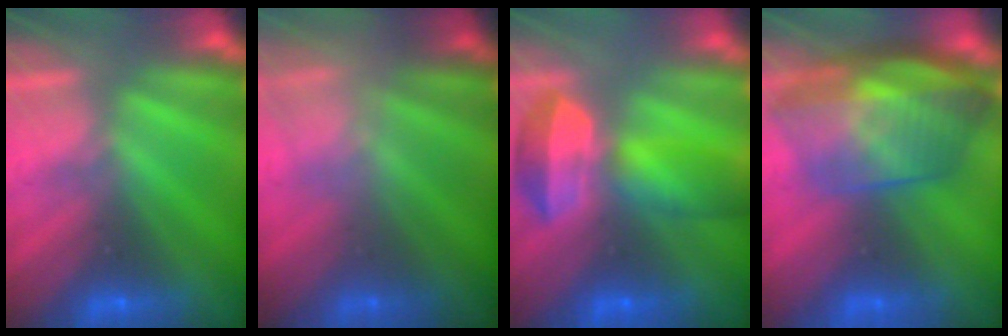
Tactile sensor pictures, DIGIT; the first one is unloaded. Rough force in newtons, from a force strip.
{"total": 2.3}
{"total": 5.7}
{"total": 7.7}